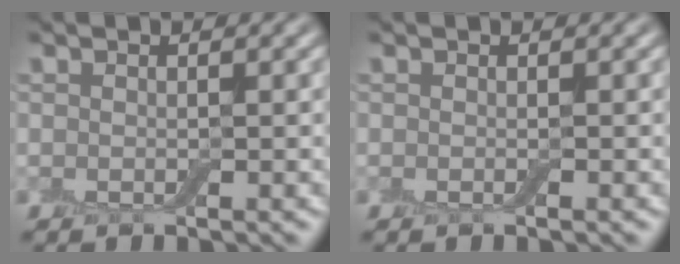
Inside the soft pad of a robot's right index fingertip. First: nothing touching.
{"total": 0.0}